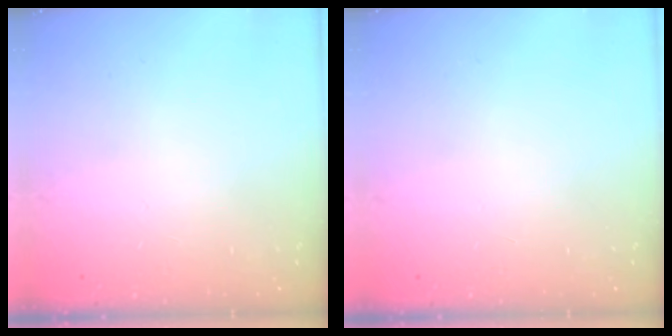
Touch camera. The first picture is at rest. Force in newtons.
{"total": 0.0}